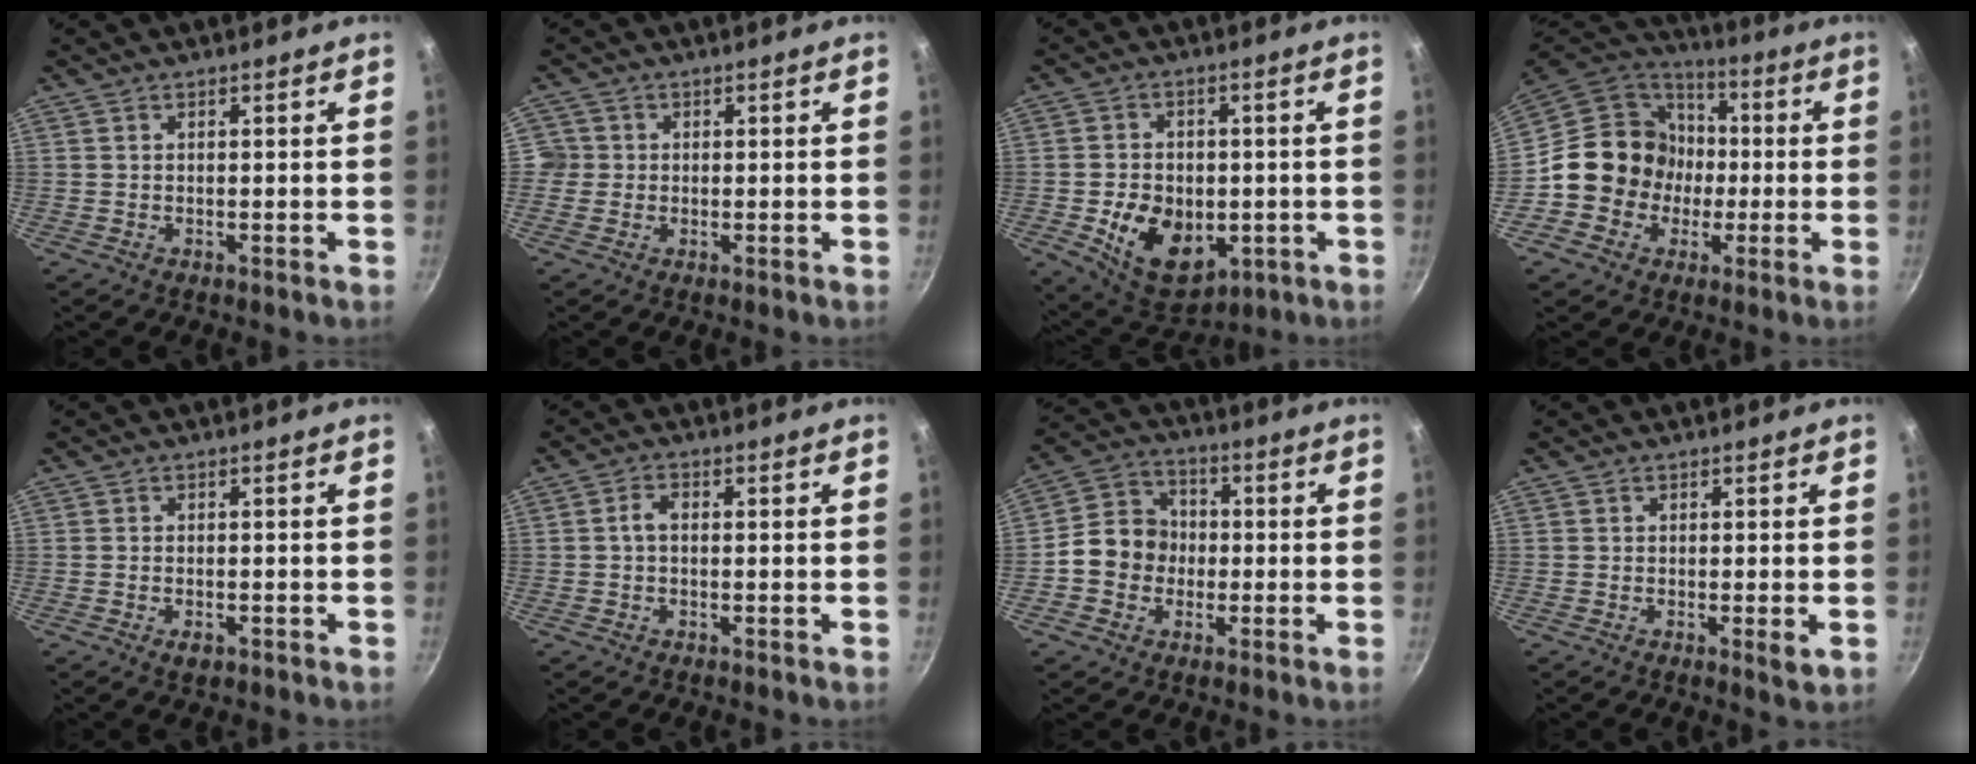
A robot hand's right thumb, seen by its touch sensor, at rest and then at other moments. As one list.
[{"total": 3.0, "force": [-0.2, 3.0, 0.4], "torque": [0.014, 0.009, -0.009]}, {"total": 14.3, "force": [-3.2, 10.2, 9.5], "torque": [-0.124, -0.001, -0.033]}, {"total": 15.8, "force": [-1.6, 14.7, 5.4], "torque": [-0.049, 0.039, -0.035]}, {"total": 2.0, "force": [-1.0, 1.1, 1.4], "torque": [-0.025, 0.005, -0.018]}, {"total": 2.3, "force": [-0.2, 1.5, 1.7], "torque": [-0.029, 0.010, -0.006]}, {"total": 9.9, "force": [-1.4, 8.7, 4.5], "torque": [-0.042, 0.026, -0.044]}, {"total": 1.9, "force": [-0.3, 0.4, 1.8], "torque": [-0.033, -0.008, -0.007]}]